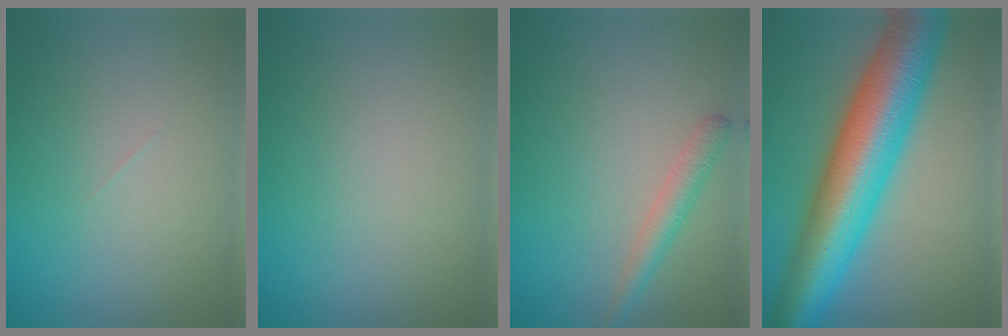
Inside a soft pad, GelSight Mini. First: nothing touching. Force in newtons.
{"total": 0.0}
{"total": 2.2, "press": 2.2, "slide": 0.1}
{"total": 13.1, "press": 13.1, "slide": 0.2}